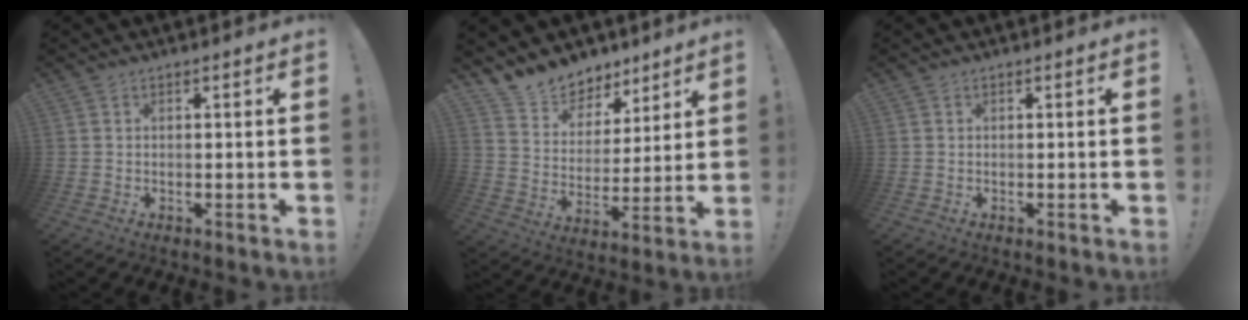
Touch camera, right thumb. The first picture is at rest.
{"total": 10.3, "force": [8.5, 5.7, 1.0], "torque": [-0.028, -0.073, 0.163]}
{"total": 0.0}